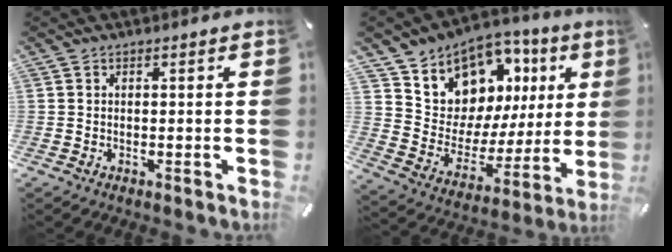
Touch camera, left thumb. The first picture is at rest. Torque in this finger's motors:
{"motor_torque": [2.30, 2.29, 1.30, -1.28, 0.15]}